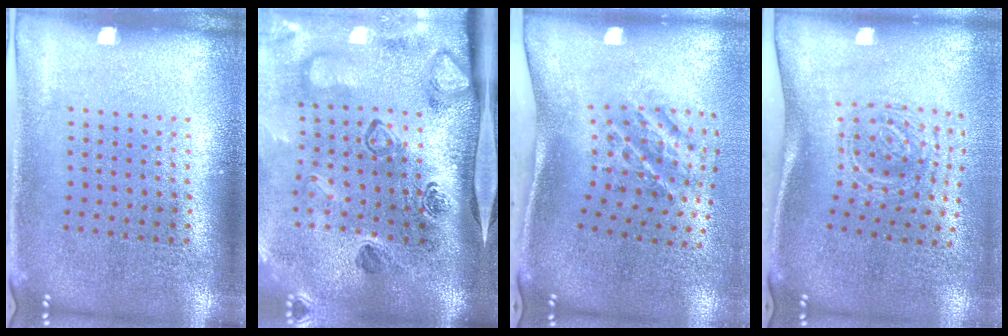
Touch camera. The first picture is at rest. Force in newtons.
{"total": 4.5, "press": 3.1, "slide": 3.3}
{"total": 1.9, "press": 1.3, "slide": 1.5}
{"total": 1.9, "press": 1.3, "slide": 1.4}